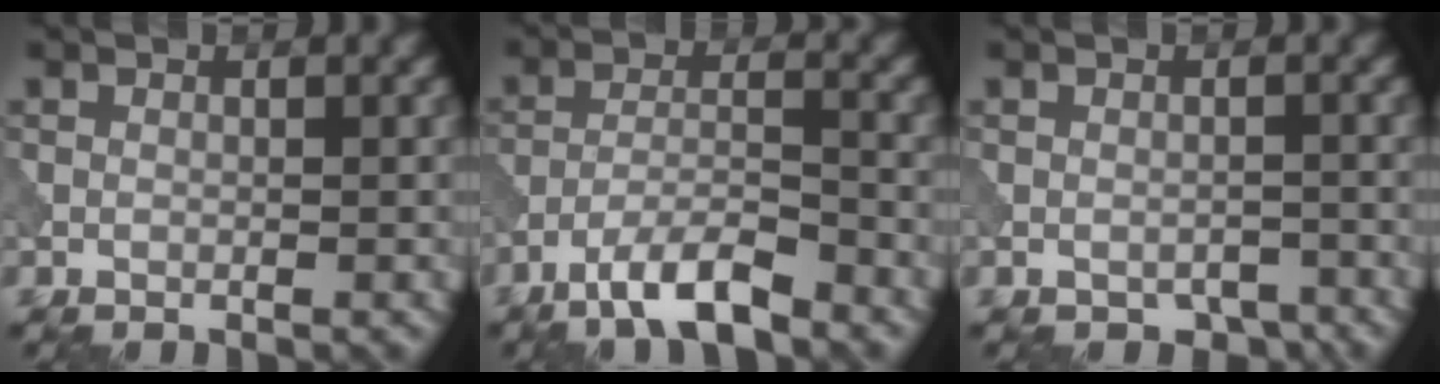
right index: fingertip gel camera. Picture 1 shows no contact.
{"total": 5.4, "force": [-4.1, 1.1, 3.3], "torque": [-0.060, 0.003, -0.081]}
{"total": 2.0, "force": [-1.5, 1.1, 0.7], "torque": [-0.010, -0.009, -0.018]}